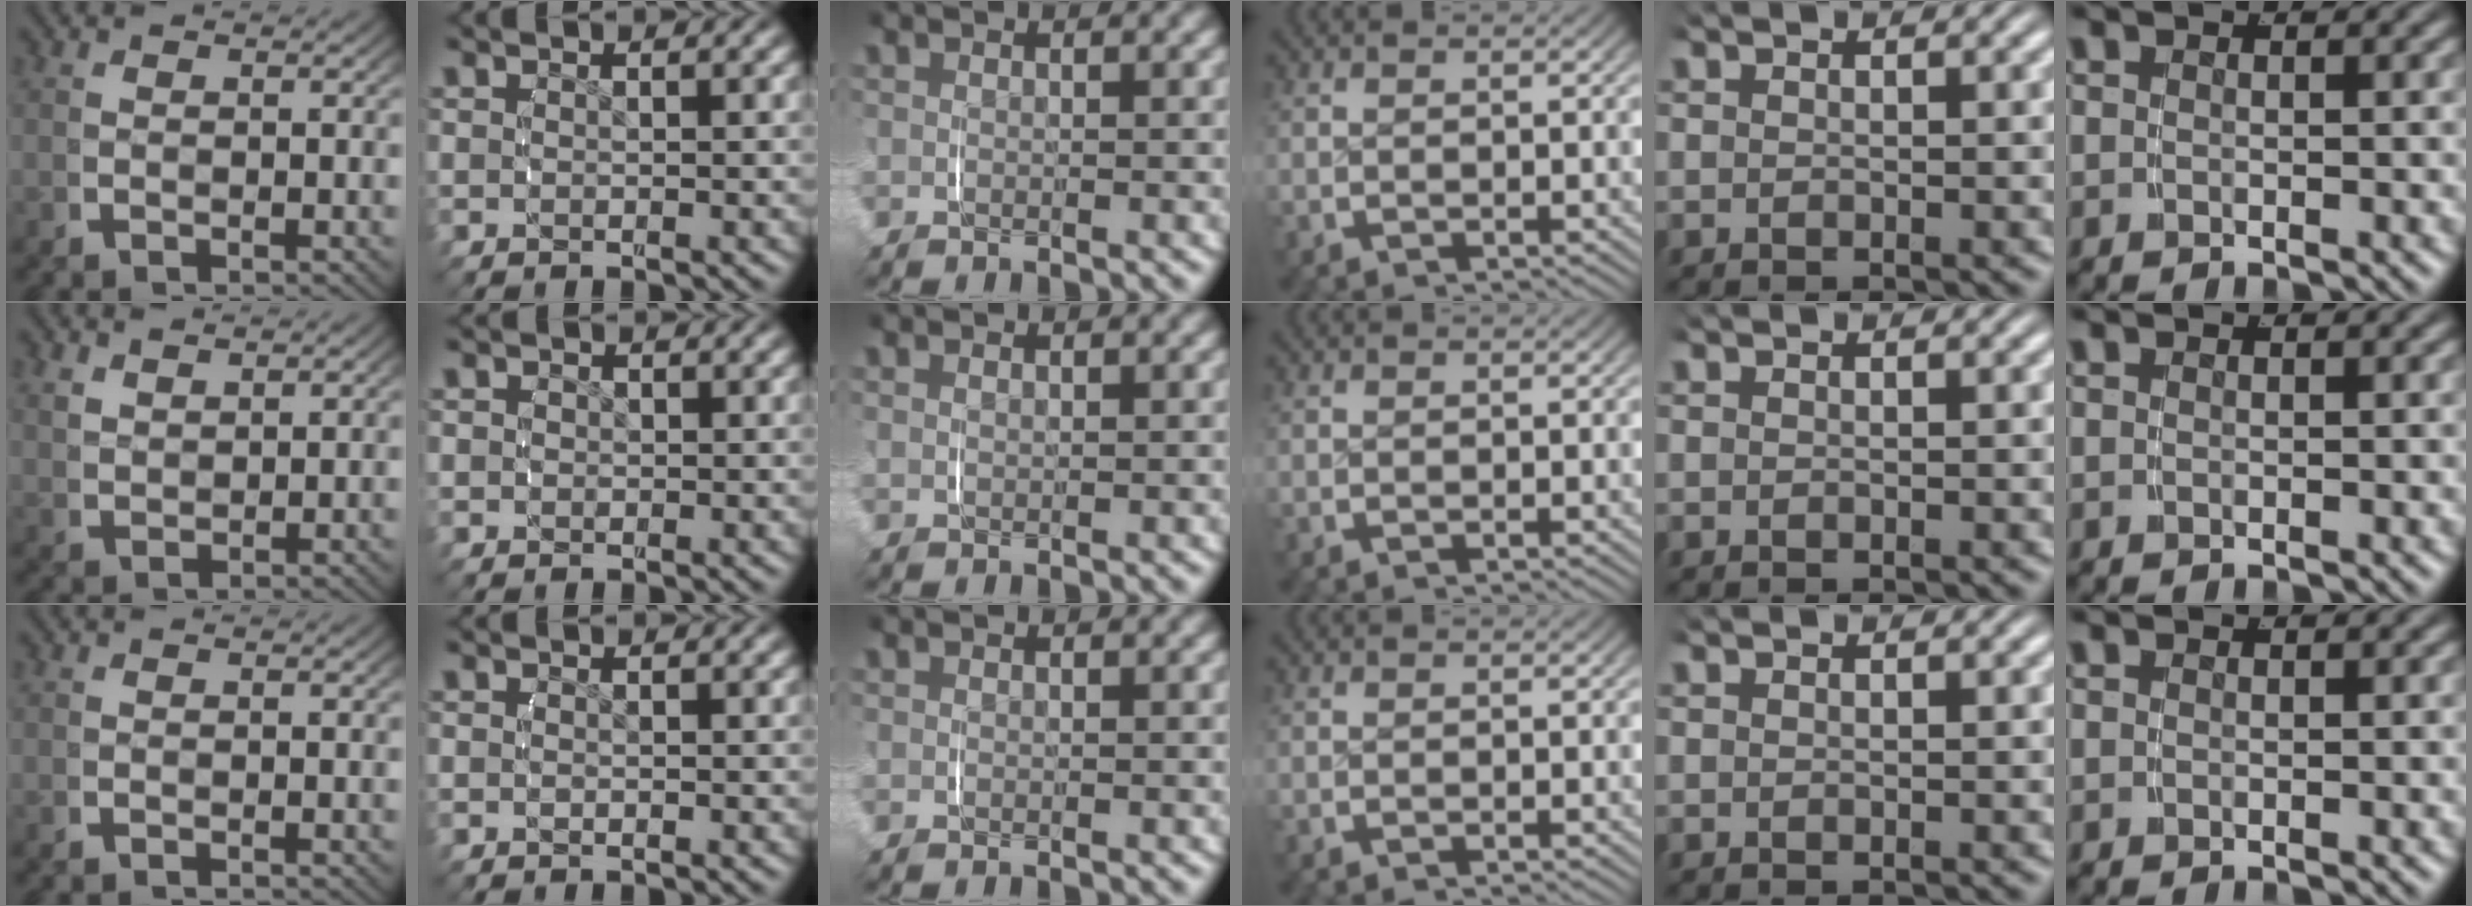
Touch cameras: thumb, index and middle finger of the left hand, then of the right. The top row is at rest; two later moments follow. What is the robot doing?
{"motion": "lift_and_place", "object": "scarf"}